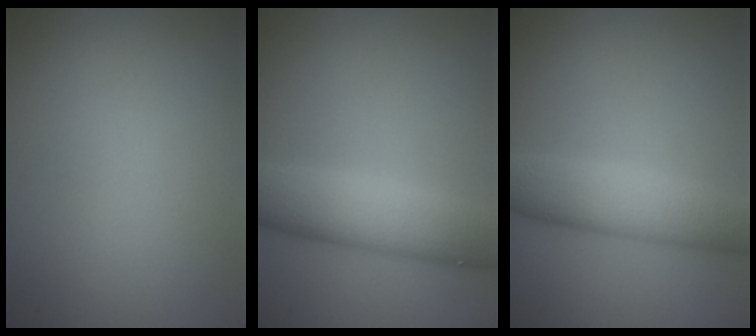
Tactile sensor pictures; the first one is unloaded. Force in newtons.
{"total": 6.5, "press": 6.5, "slide": 0.2}
{"total": 5.5, "press": 5.5, "slide": 0.4}